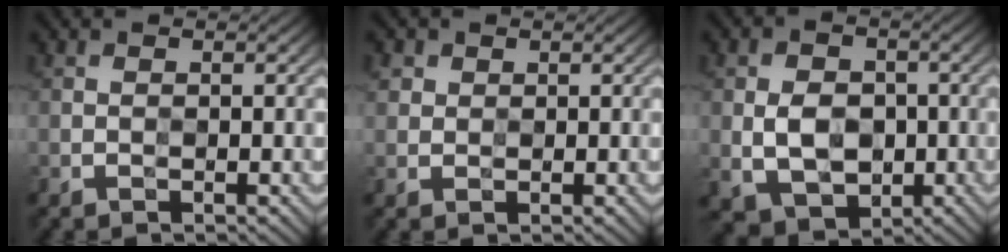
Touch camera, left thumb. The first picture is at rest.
{"total": 1.7, "force": [0.8, 1.4, 0.4], "torque": [-0.011, -0.001, 0.015]}
{"total": 6.8, "force": [-0.9, 5.1, 4.4], "torque": [-0.091, -0.010, -0.017]}